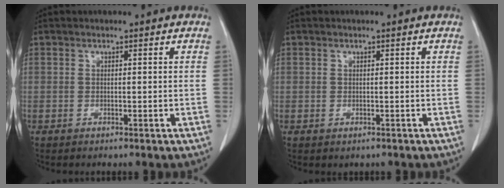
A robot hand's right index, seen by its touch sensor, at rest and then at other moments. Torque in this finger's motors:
{"motor_torque": [-1.27, 0.13, -0.39, -0.15]}